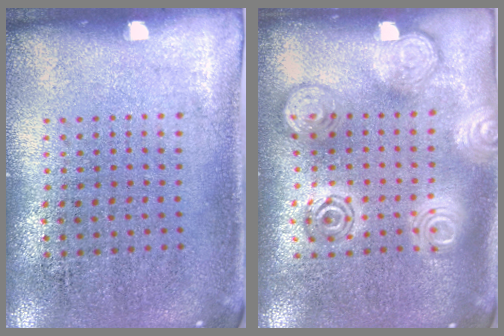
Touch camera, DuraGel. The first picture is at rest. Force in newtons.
{"total": 2.3, "press": 2.3, "slide": 0.4}